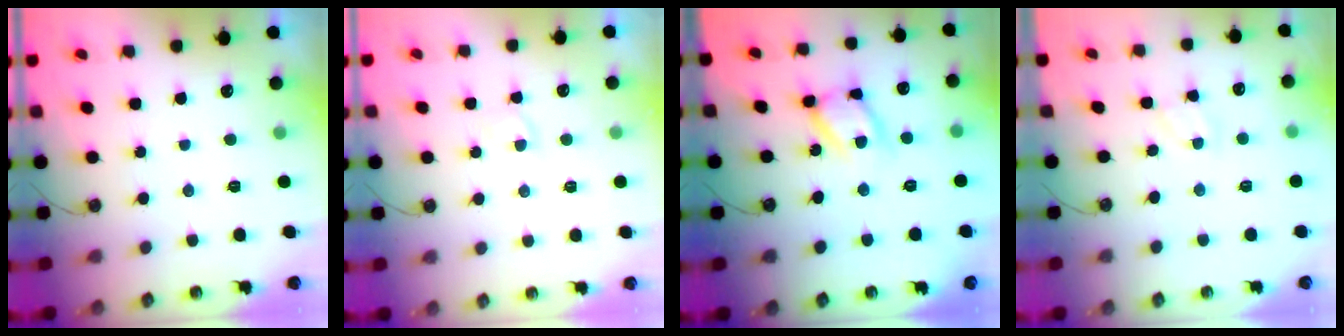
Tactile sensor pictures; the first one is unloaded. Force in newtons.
{"total": 1.4, "press": 1.4, "slide": 0.2}
{"total": 14.0, "press": 14.0, "slide": 0.7}
{"total": 2.1, "press": 2.1, "slide": 0.3}